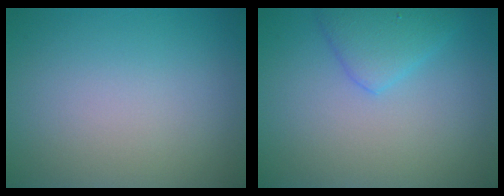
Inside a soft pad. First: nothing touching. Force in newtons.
{"total": 2.8, "press": 2.8, "slide": 0.2}